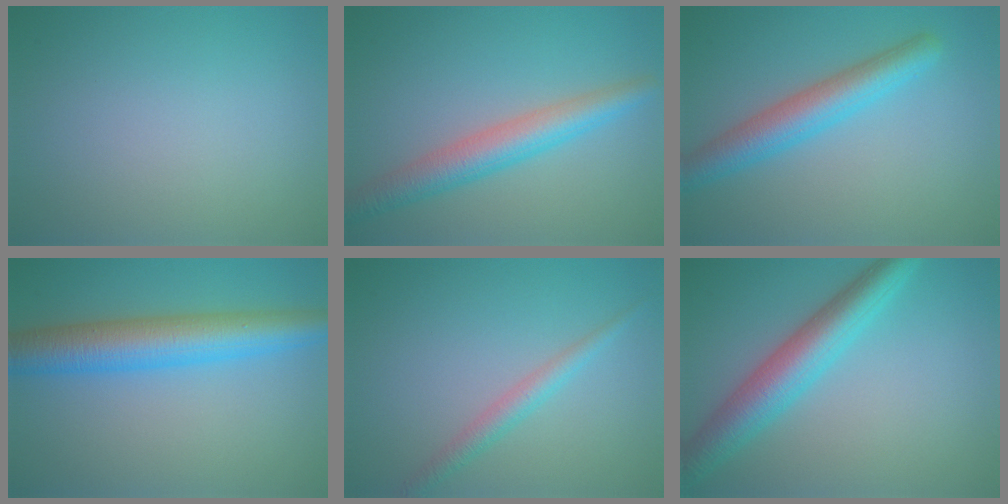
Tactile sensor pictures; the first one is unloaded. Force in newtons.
{"total": 4.6, "press": 4.6, "slide": 0.0}
{"total": 4.7, "press": 4.7, "slide": 0.2}
{"total": 7.1, "press": 7.1, "slide": 0.1}
{"total": 2.0, "press": 2.0, "slide": 0.1}
{"total": 6.0, "press": 6.0, "slide": 0.2}